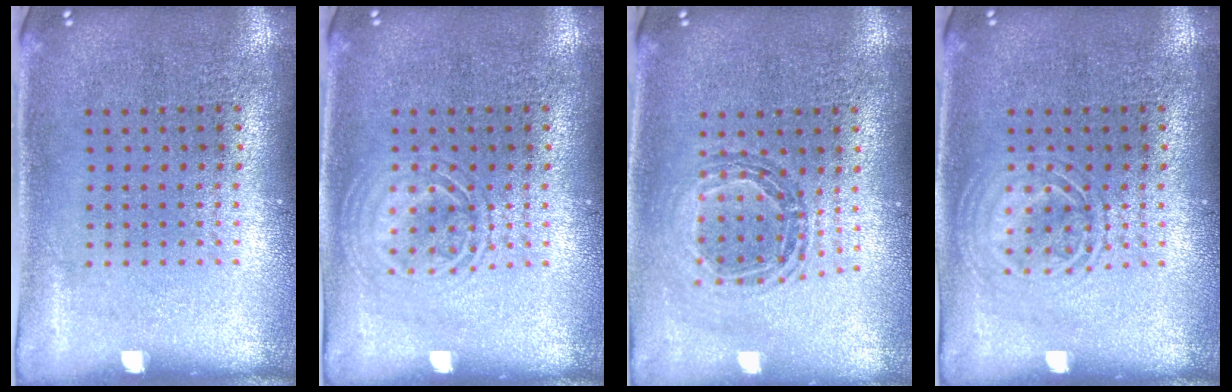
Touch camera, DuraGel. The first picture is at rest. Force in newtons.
{"total": 2.1, "press": 2.1, "slide": 0.3}
{"total": 0.9, "press": 0.9, "slide": 0.1}
{"total": 2.1, "press": 2.1, "slide": 0.3}